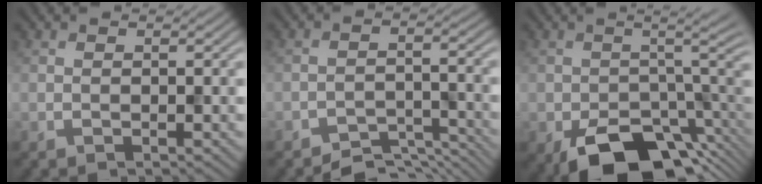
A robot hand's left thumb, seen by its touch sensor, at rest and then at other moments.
{"total": 5.1, "force": [-4.6, 1.2, 1.7], "torque": [-0.027, 0.002, -0.076]}
{"total": 12.0, "force": [-5.5, 5.8, 8.9], "torque": [-0.142, -0.045, -0.074]}